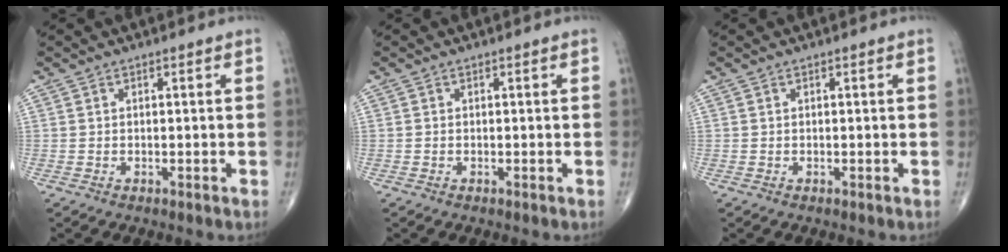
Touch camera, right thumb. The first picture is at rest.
{"total": 0.0}
{"total": 0.0}